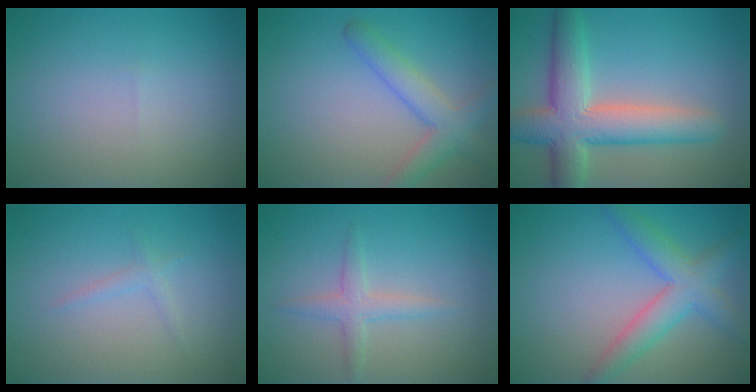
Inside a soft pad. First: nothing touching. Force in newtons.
{"total": 3.6, "press": 3.6, "slide": 0.2}
{"total": 7.8, "press": 7.8, "slide": 0.2}
{"total": 0.9, "press": 0.9, "slide": 0.1}
{"total": 2.0, "press": 2.0, "slide": 0.2}
{"total": 3.5, "press": 3.5, "slide": 0.2}